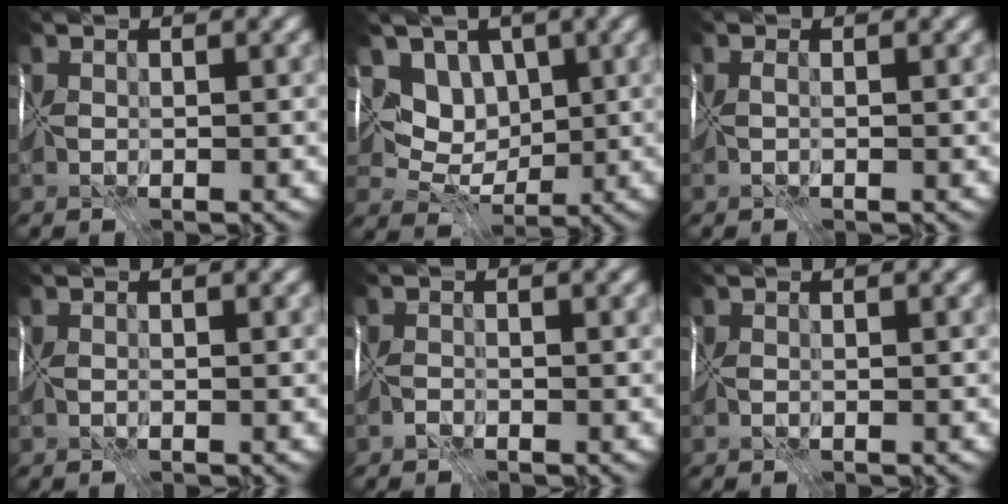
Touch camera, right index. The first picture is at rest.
{"total": 3.5, "force": [1.7, 2.7, 1.6], "torque": [-0.009, -0.010, 0.016]}
{"total": 0.7, "force": [-0.1, 0.3, 0.6], "torque": [-0.006, 0.001, 0.004]}
{"total": 0.0}
{"total": 1.7, "force": [-1.6, -0.2, -0.5], "torque": [0.021, -0.003, -0.031]}
{"total": 0.0}